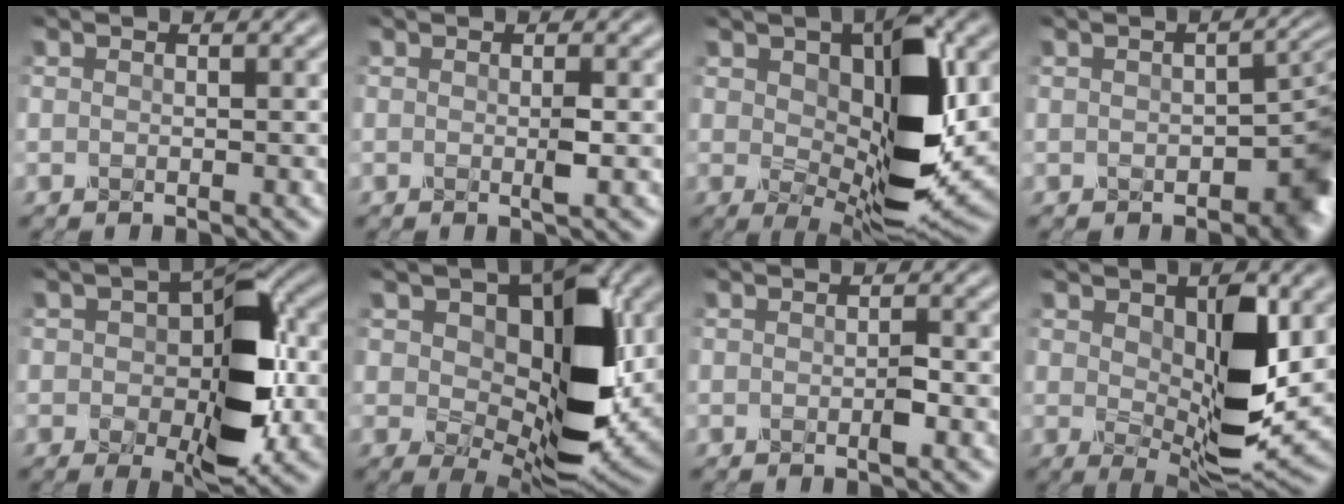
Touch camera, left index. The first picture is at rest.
{"total": 1.1, "force": [0.0, 0.1, 1.1], "torque": [-0.020, -0.002, -0.002]}
{"total": 11.0, "force": [1.2, 5.0, 9.7], "torque": [-0.151, -0.013, 0.027]}
{"total": 5.9, "force": [-1.4, 3.6, 4.4], "torque": [-0.031, -0.007, -0.019]}
{"total": 9.1, "force": [-0.6, 4.8, 7.7], "torque": [-0.113, 0.005, -0.012]}
{"total": 13.3, "force": [2.0, 7.5, 10.8], "torque": [-0.158, -0.014, 0.037]}
{"total": 1.1, "force": [-0.3, 0.2, 1.0], "torque": [-0.017, 0.000, -0.005]}
{"total": 8.5, "force": [1.0, 3.6, 7.7], "torque": [-0.129, -0.012, 0.025]}